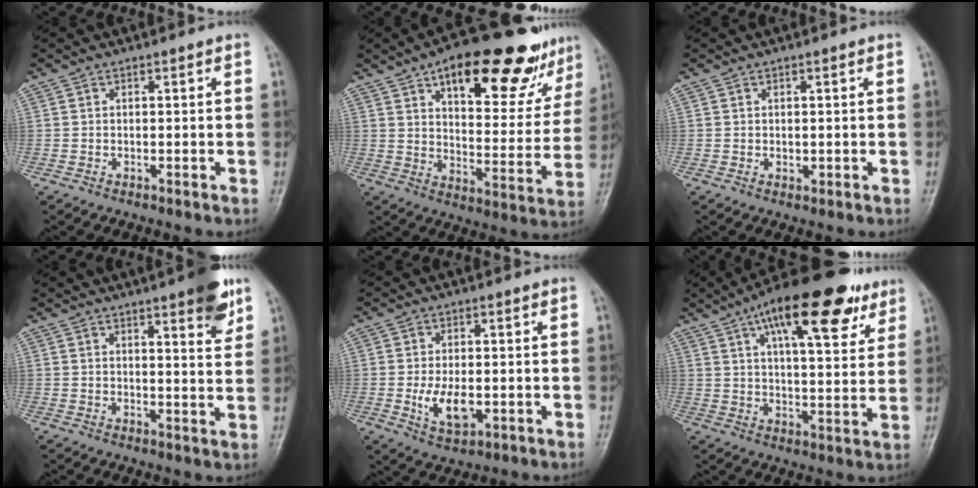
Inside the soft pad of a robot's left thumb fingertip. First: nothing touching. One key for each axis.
{"total": 24.2, "fx": 14.7, "fy": 9.8, "fz": 16.5, "tx": -0.176, "ty": -0.033, "tz": 0.214}
{"total": 1.3, "fx": 0.2, "fy": 1.0, "fz": 0.7, "tx": -0.005, "ty": -0.001, "tz": 0.004}
{"total": 8.5, "fx": 5.1, "fy": 2.1, "fz": 6.5, "tx": -0.067, "ty": -0.024, "tz": 0.063}
{"total": 6.9, "fx": -1.3, "fy": 3.8, "fz": 5.6, "tx": -0.095, "ty": -0.008, "tz": -0.018}
{"total": 21.1, "fx": 11.4, "fy": 7.7, "fz": 16.0, "tx": -0.215, "ty": -0.016, "tz": 0.172}